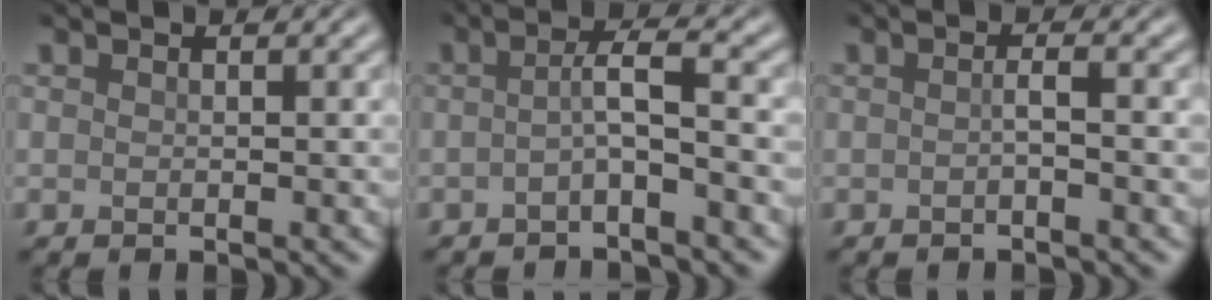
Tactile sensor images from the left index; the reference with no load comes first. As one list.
[{"total": 2.5, "force": [-0.8, 0.3, 2.3], "torque": [-0.044, 0.008, -0.022]}, {"total": 1.0, "force": [-0.4, 0.2, 1.0], "torque": [-0.016, 0.002, -0.008]}]